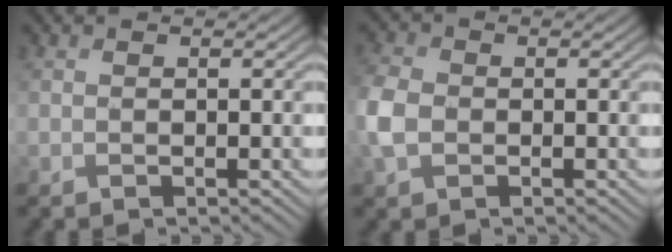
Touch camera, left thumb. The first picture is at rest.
{"total": 4.3, "force": [-1.3, 3.1, 2.6], "torque": [-0.076, 0.000, -0.037]}